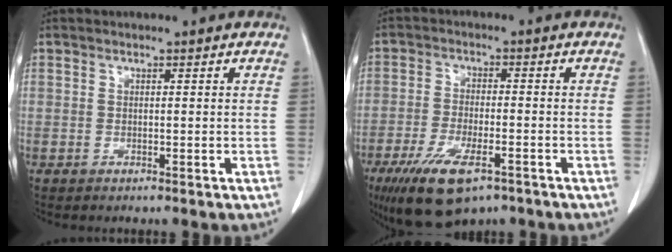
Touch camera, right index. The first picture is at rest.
{"total": 11.4, "force": [-6.9, 3.8, 8.2], "torque": [-0.151, -0.020, -0.114]}